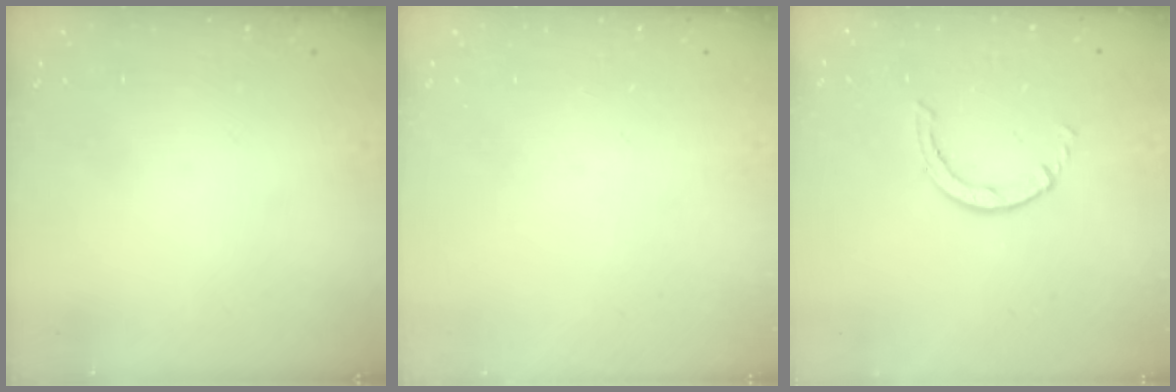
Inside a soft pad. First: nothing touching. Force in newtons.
{"total": 0.0}
{"total": 0.8, "press": 0.7, "slide": 0.2}